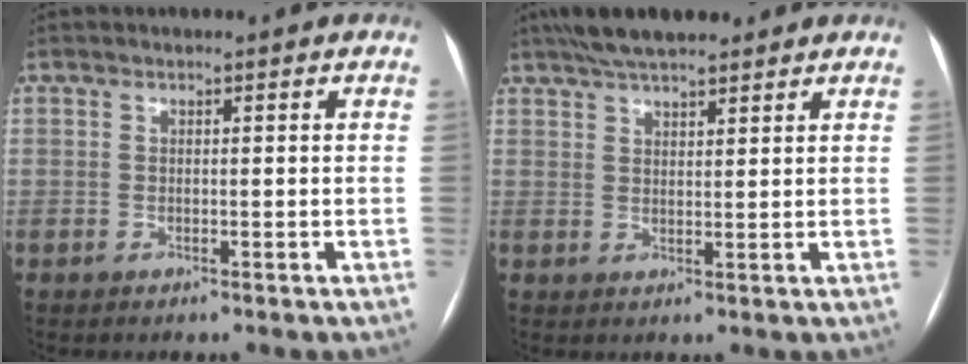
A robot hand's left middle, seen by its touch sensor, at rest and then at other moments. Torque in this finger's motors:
{"motor_torque": [0.28, -0.28, 0.10, 0.02]}